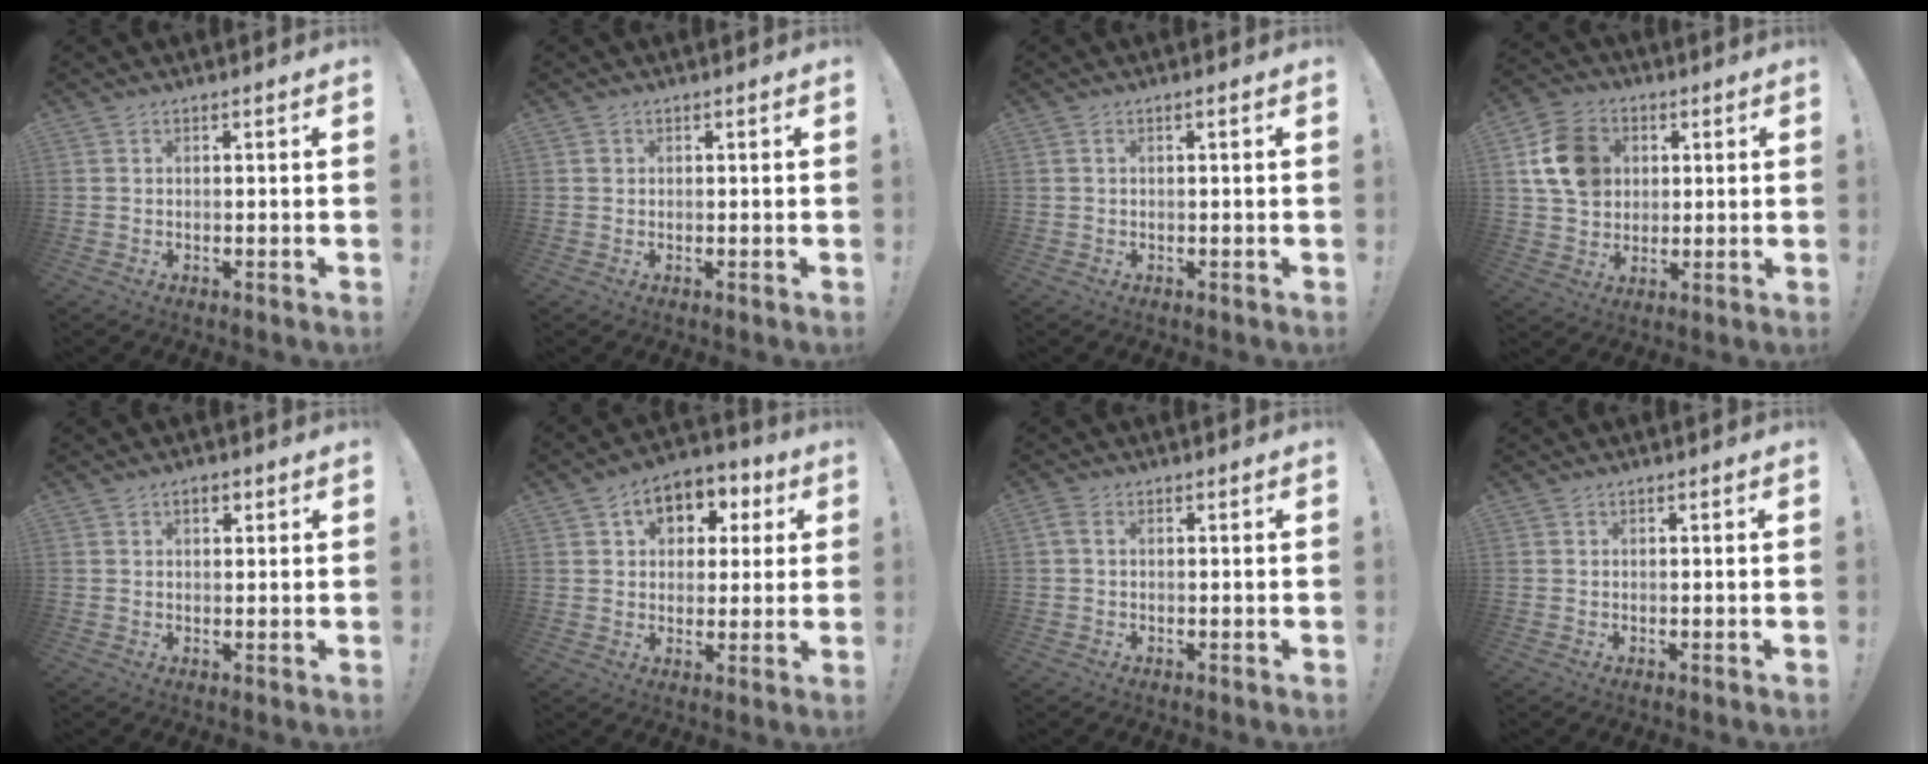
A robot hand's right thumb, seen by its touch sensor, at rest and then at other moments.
{"total": 0.7, "force": [0.2, 0.6, -0.1], "torque": [0.006, 0.000, 0.003]}
{"total": 1.1, "force": [-0.1, 0.0, 1.1], "torque": [-0.021, 0.001, -0.002]}
{"total": 13.7, "force": [3.4, 11.2, 7.1], "torque": [-0.102, -0.002, 0.071]}
{"total": 2.3, "force": [1.1, 1.3, 1.6], "torque": [-0.024, -0.001, 0.016]}
{"total": 9.5, "force": [3.5, 7.4, 4.8], "torque": [-0.060, -0.012, 0.065]}
{"total": 1.6, "force": [0.3, 0.8, 1.4], "torque": [-0.029, 0.005, 0.006]}
{"total": 0.0}